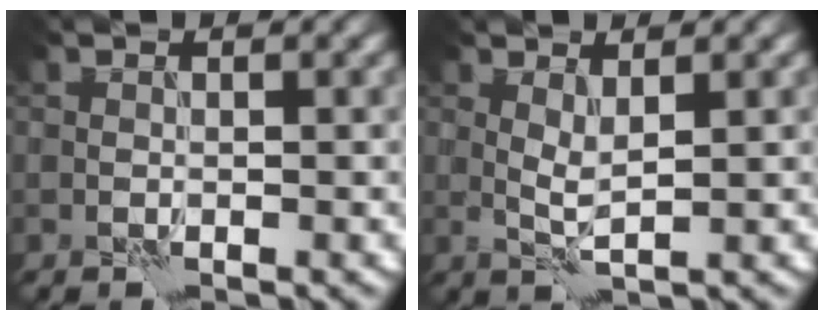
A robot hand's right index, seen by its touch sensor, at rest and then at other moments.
{"total": 1.8, "force": [0.6, 0.4, 1.6], "torque": [-0.037, -0.001, 0.014]}